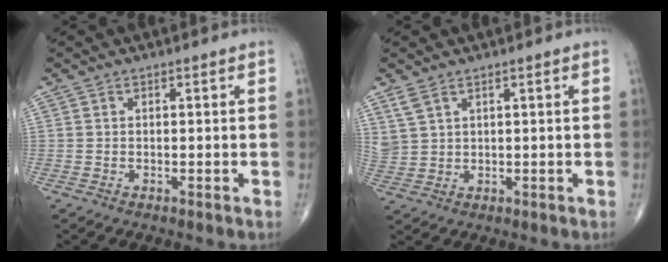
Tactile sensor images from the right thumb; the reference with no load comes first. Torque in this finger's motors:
{"motor_torque": [-0.01, 0.12, 0.75, 0.74, 0.09]}